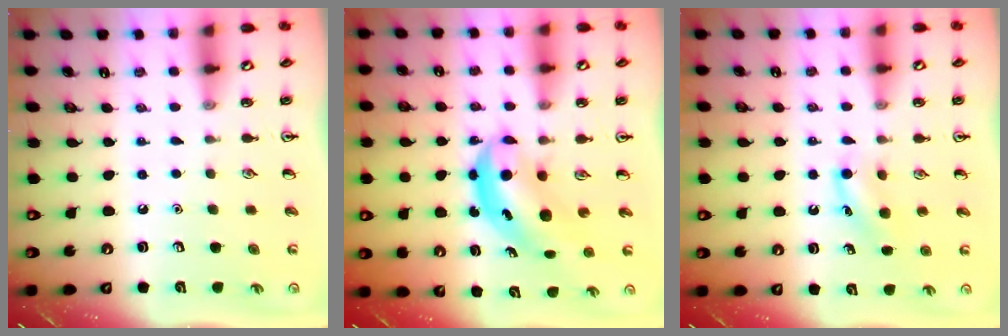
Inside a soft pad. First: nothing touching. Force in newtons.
{"total": 5.5, "press": 5.4, "slide": 1.2}
{"total": 6.0, "press": 5.8, "slide": 1.5}